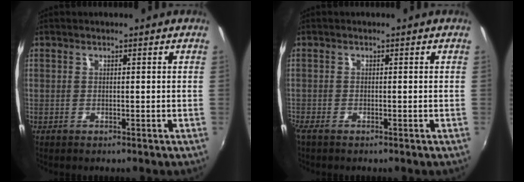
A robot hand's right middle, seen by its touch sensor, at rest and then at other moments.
{"total": 1.2, "force": [-1.1, 0.3, 0.5], "torque": [-0.013, -0.006, -0.023]}